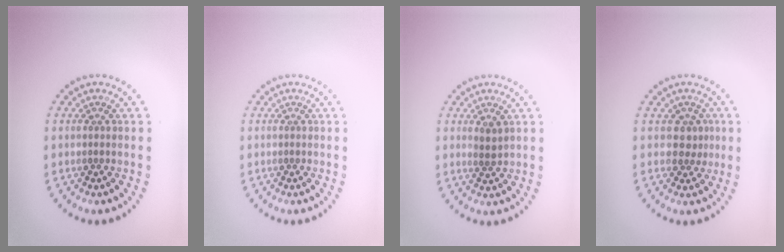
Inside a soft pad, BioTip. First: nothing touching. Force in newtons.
{"total": 0.0}
{"total": 1.0, "press": 0.8, "slide": 0.7}
{"total": 1.8, "press": 1.5, "slide": 1.0}